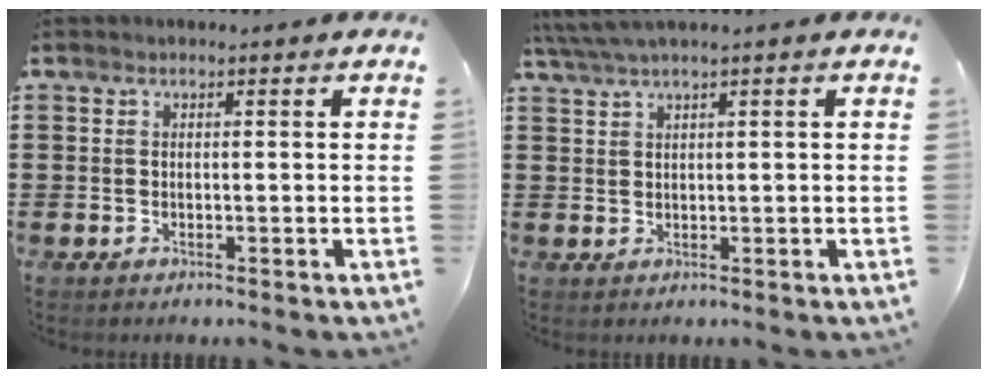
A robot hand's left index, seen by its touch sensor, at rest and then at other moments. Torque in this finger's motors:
{"motor_torque": [1.04, -1.10, 0.37, 0.12]}